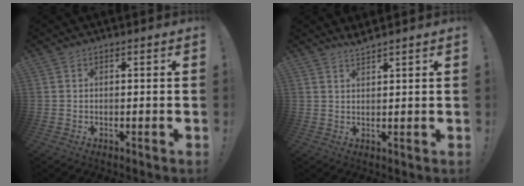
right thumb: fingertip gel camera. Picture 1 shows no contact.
{"total": 2.3, "force": [2.1, -0.5, 0.8], "torque": [-0.010, -0.016, 0.035]}